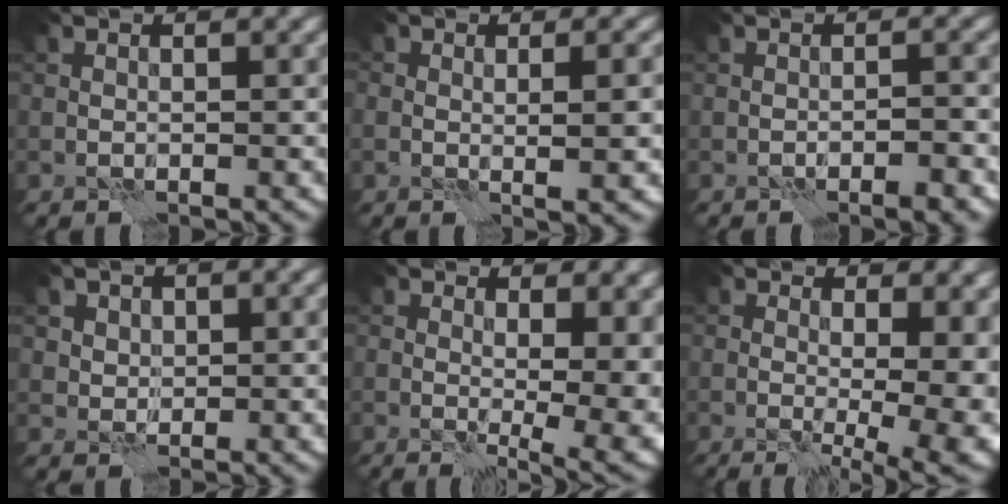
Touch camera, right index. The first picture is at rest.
{"total": 2.5, "force": [0.1, 0.8, 2.4], "torque": [-0.031, -0.001, 0.000]}
{"total": 2.1, "force": [-1.2, 0.2, 1.7], "torque": [-0.023, 0.004, -0.018]}
{"total": 2.1, "force": [1.1, 1.7, 0.5], "torque": [-0.013, -0.010, 0.027]}
{"total": 9.6, "force": [1.4, 4.6, 8.3], "torque": [-0.063, 0.002, 0.029]}
{"total": 12.0, "force": [0.4, 5.7, 10.5], "torque": [-0.068, 0.006, 0.016]}